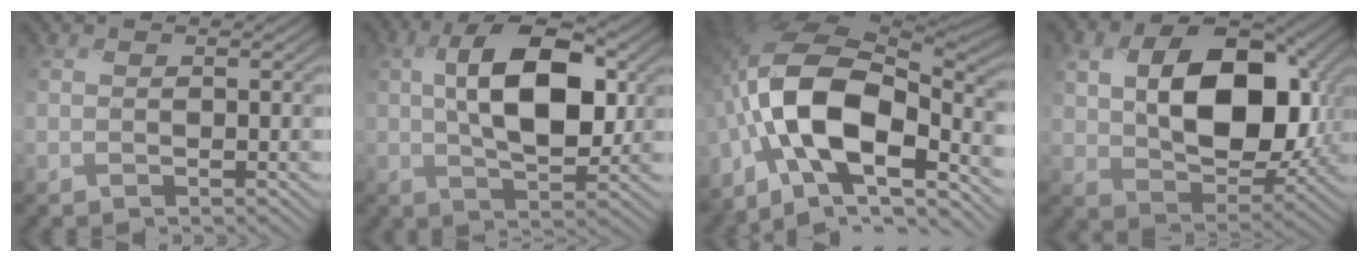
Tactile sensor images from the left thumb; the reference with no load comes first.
{"total": 11.4, "force": [1.7, 5.6, 9.8], "torque": [-0.177, 0.007, 0.028]}
{"total": 17.5, "force": [-5.4, 9.2, 13.9], "torque": [-0.293, 0.006, -0.118]}
{"total": 14.5, "force": [2.3, 9.6, 10.7], "torque": [-0.191, -0.005, 0.050]}